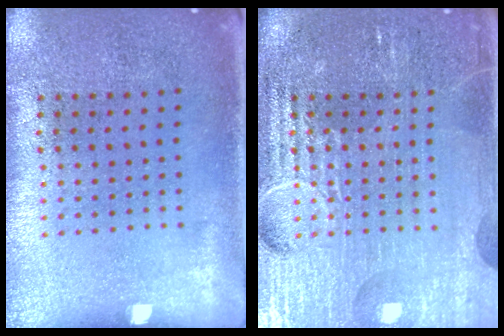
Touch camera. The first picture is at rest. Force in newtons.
{"total": 6.9, "press": 6.9, "slide": 0.7}